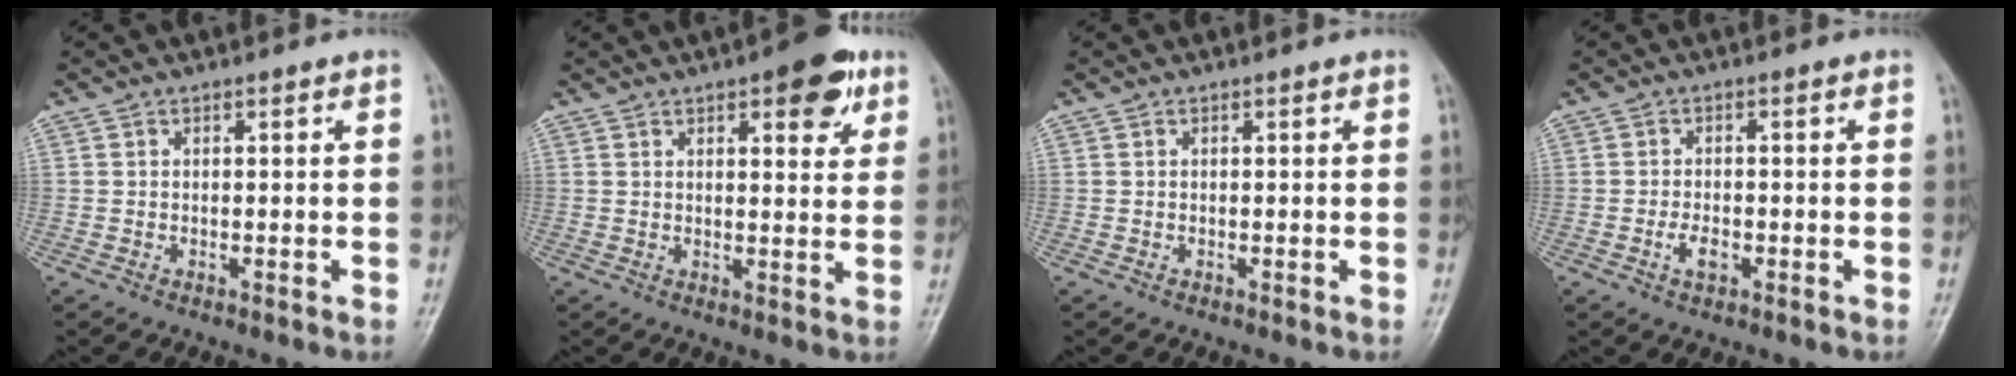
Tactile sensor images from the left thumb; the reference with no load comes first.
{"total": 8.4, "force": [4.4, 3.3, 6.4], "torque": [-0.059, -0.015, 0.052]}
{"total": 0.0}
{"total": 2.7, "force": [-1.0, 1.5, 2.0], "torque": [-0.037, 0.003, -0.020]}